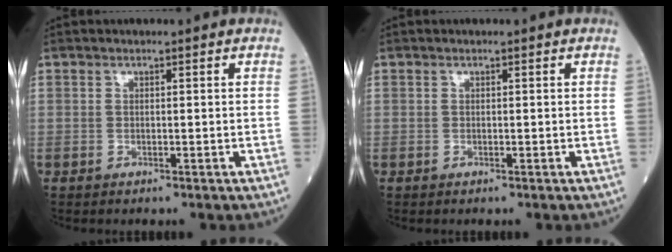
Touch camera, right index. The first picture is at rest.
{"total": 0.0}